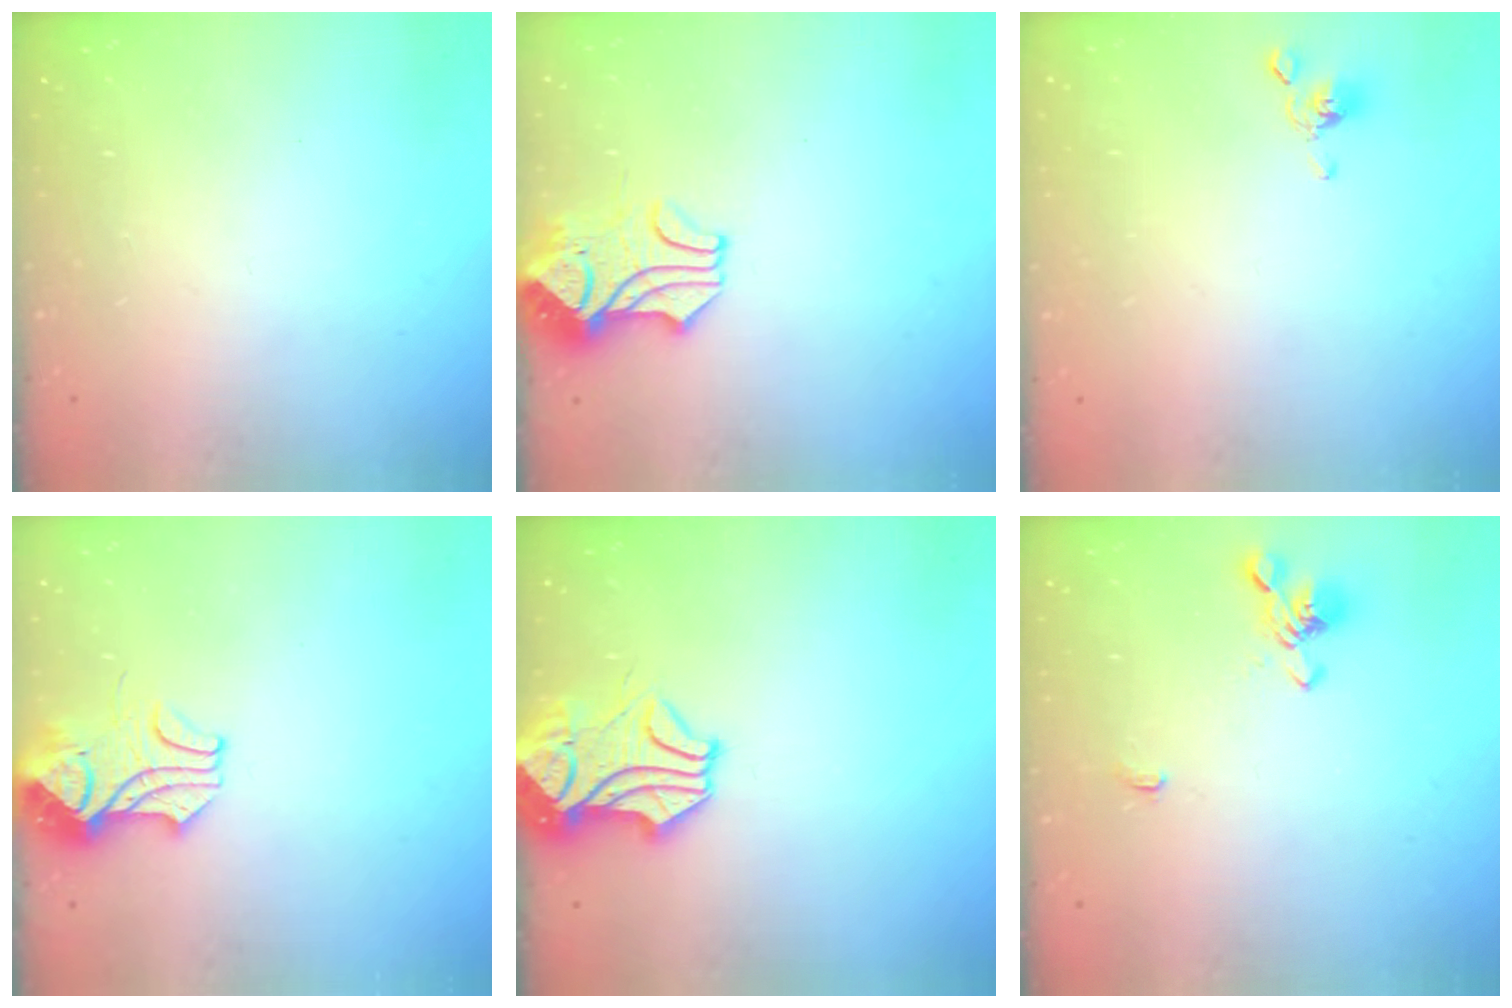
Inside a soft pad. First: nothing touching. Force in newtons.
{"total": 2.4, "press": 2.1, "slide": 1.2}
{"total": 2.3, "press": 2.3, "slide": 0.6}
{"total": 2.6, "press": 2.4, "slide": 1.0}
{"total": 2.0, "press": 1.3, "slide": 1.5}
{"total": 1.5, "press": 1.2, "slide": 0.9}